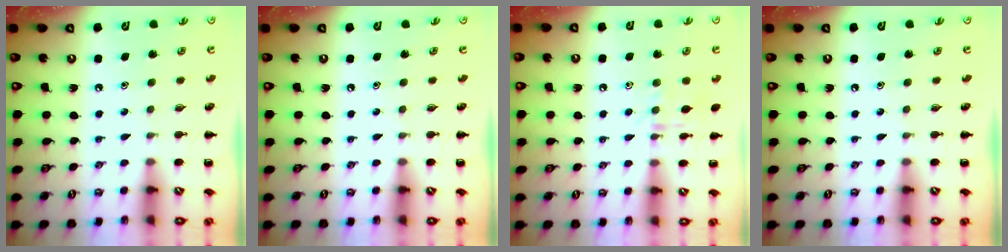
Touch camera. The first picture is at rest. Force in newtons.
{"total": 0.0}
{"total": 8.2, "press": 8.1, "slide": 1.3}
{"total": 0.0}